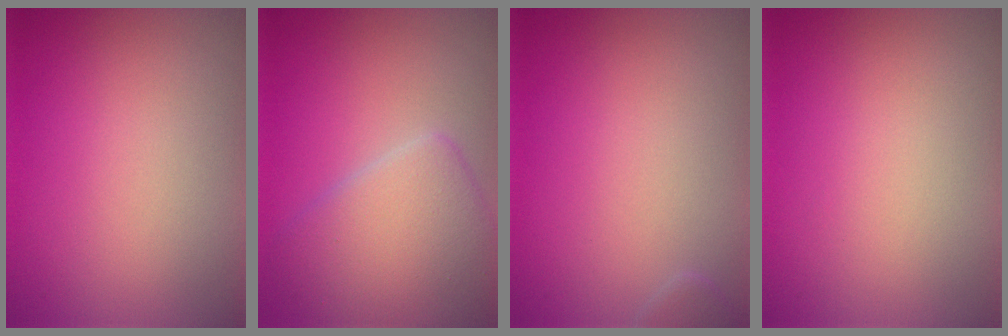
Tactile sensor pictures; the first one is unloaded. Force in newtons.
{"total": 5.8, "press": 5.8, "slide": 0.4}
{"total": 0.8, "press": 0.8, "slide": 0.1}
{"total": 0.0}